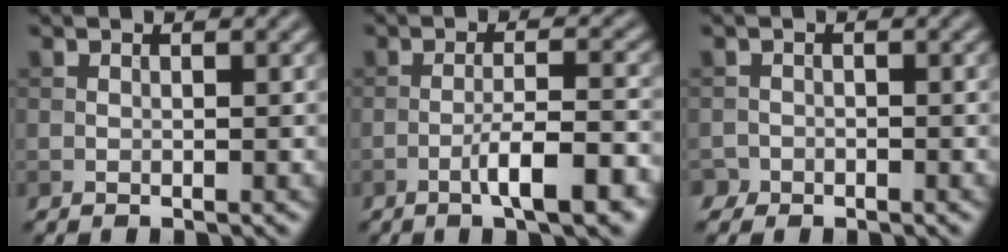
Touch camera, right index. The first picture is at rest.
{"total": 5.7, "force": [-2.9, 1.1, 4.8], "torque": [-0.078, 0.007, -0.047]}
{"total": 1.2, "force": [-0.9, 0.9, -0.1], "torque": [0.003, 0.006, -0.017]}